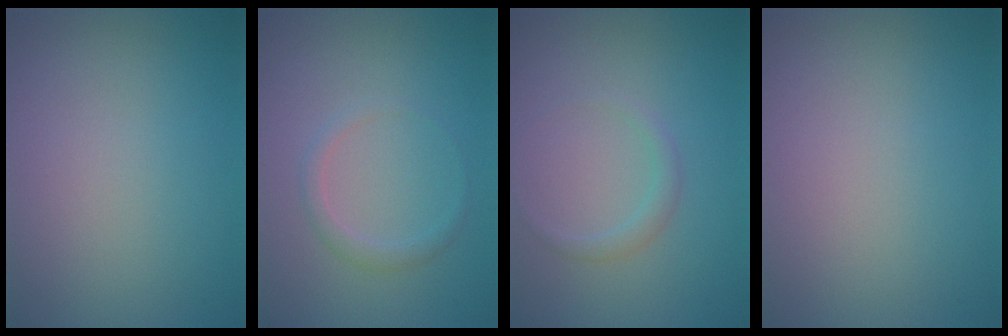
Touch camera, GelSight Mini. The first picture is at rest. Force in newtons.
{"total": 1.3, "press": 1.3, "slide": 0.1}
{"total": 1.1, "press": 1.1, "slide": 0.1}
{"total": 0.0}